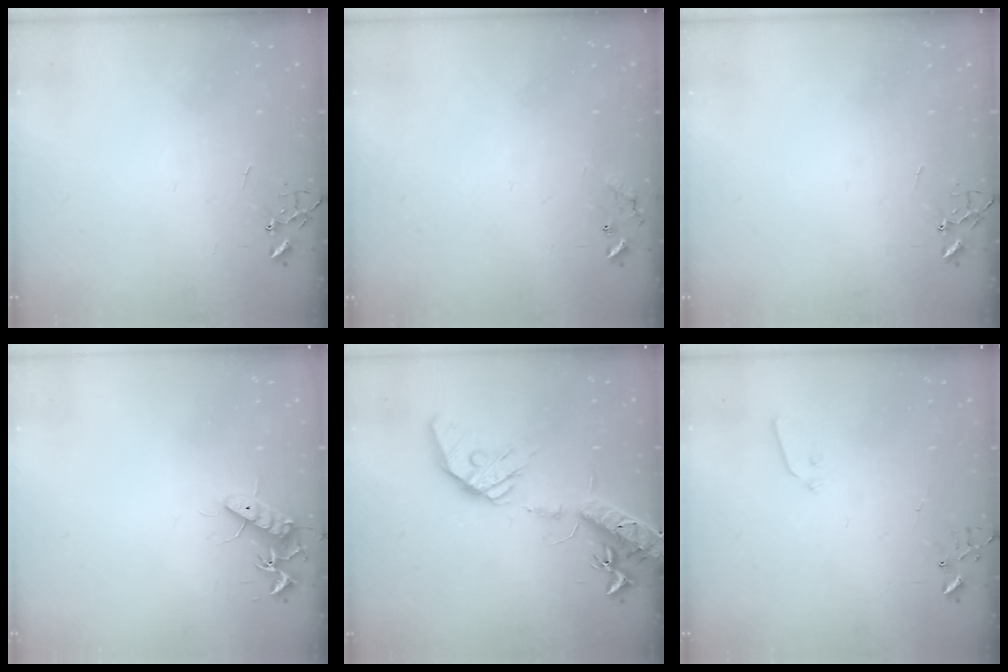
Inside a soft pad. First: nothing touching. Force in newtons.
{"total": 7.7, "press": 7.7, "slide": 0.5}
{"total": 0.0}
{"total": 11.5, "press": 11.5, "slide": 1.0}
{"total": 18.6, "press": 18.2, "slide": 3.5}
{"total": 3.6, "press": 3.6, "slide": 0.5}